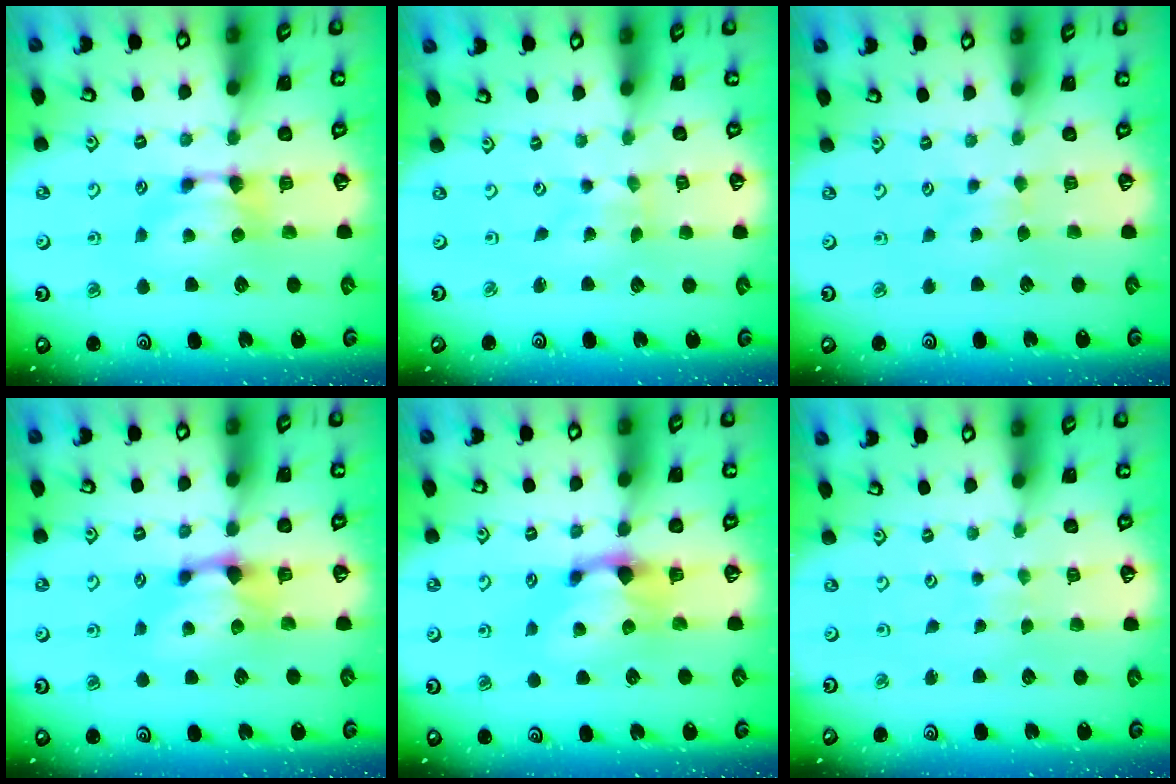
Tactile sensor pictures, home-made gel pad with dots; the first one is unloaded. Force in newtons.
{"total": 5.0, "press": 4.9, "slide": 0.7}
{"total": 2.5, "press": 2.5, "slide": 0.5}
{"total": 1.0, "press": 0.3, "slide": 1.0}
{"total": 1.4, "press": 0.8, "slide": 1.2}
{"total": 4.8, "press": 4.8, "slide": 0.1}